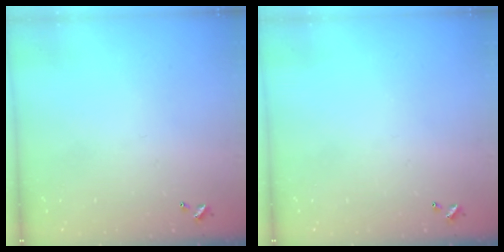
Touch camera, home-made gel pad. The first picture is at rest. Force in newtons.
{"total": 0.0}